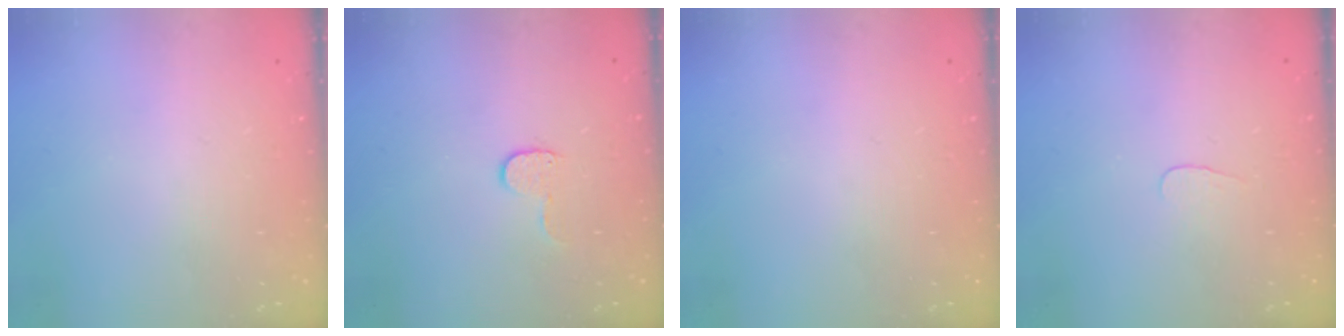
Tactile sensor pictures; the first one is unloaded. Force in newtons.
{"total": 4.6, "press": 4.6, "slide": 0.4}
{"total": 0.0}
{"total": 2.8, "press": 2.7, "slide": 0.3}